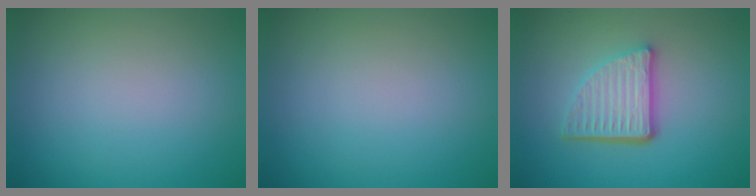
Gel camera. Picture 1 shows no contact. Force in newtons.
{"total": 0.0}
{"total": 5.0, "press": 3.6, "slide": 3.5}